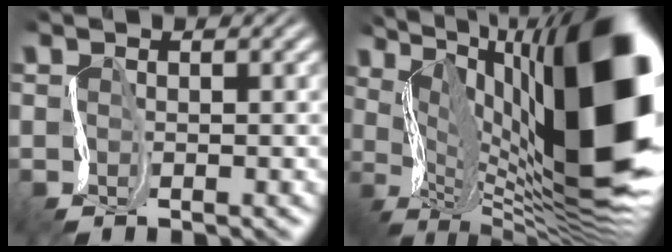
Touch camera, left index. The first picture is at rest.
{"total": 20.1, "force": [4.3, 8.0, 18.0], "torque": [-0.272, 0.027, 0.078]}